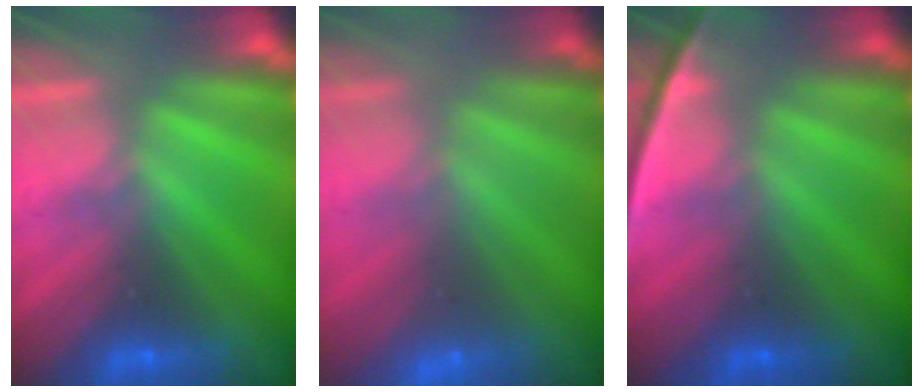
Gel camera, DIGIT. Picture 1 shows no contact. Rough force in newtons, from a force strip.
{"total": 2.9}
{"total": 2.4}